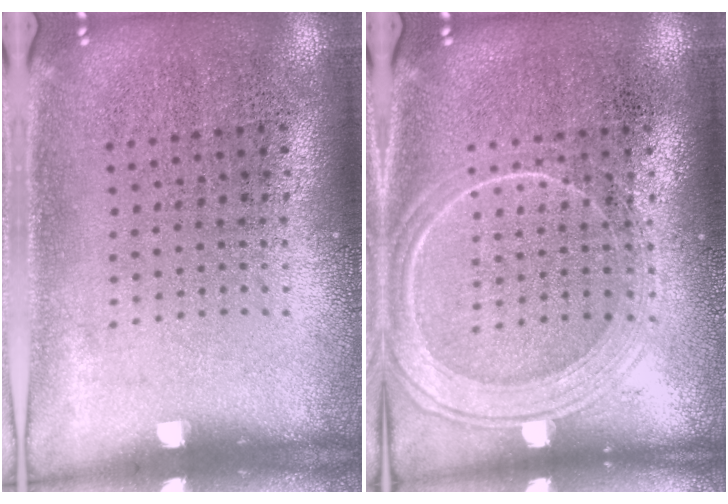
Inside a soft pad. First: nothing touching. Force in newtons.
{"total": 2.4, "press": 2.4, "slide": 0.4}